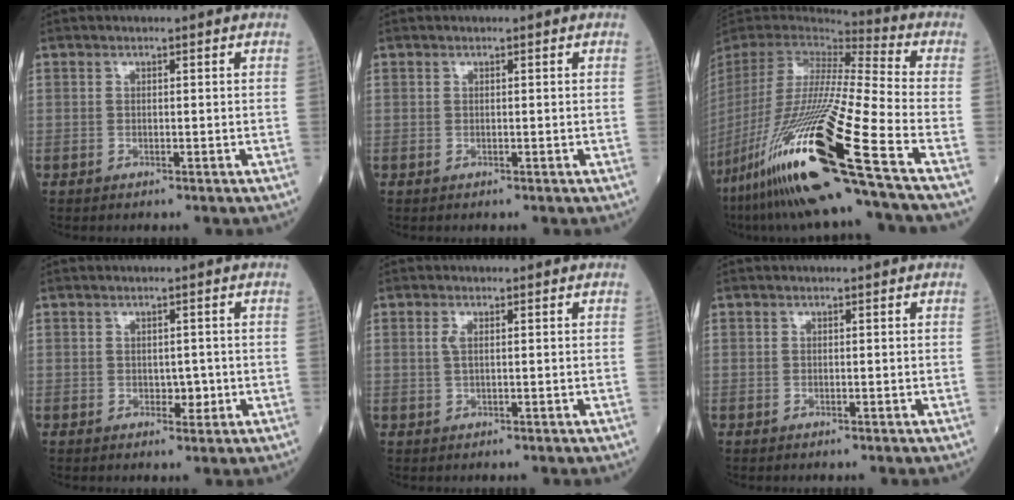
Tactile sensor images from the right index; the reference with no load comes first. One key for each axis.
{"total": 0.0}
{"total": 30.4, "fx": -16.6, "fy": -0.3, "fz": 25.5, "tx": -0.518, "ty": -0.074, "tz": -0.312}
{"total": 1.7, "fx": -0.3, "fy": 1.1, "fz": 1.3, "tx": -0.013, "ty": 0.001, "tz": -0.001}
{"total": 1.3, "fx": 0.4, "fy": 0.4, "fz": 1.3, "tx": -0.032, "ty": 0.000, "tz": 0.006}
{"total": 0.0}